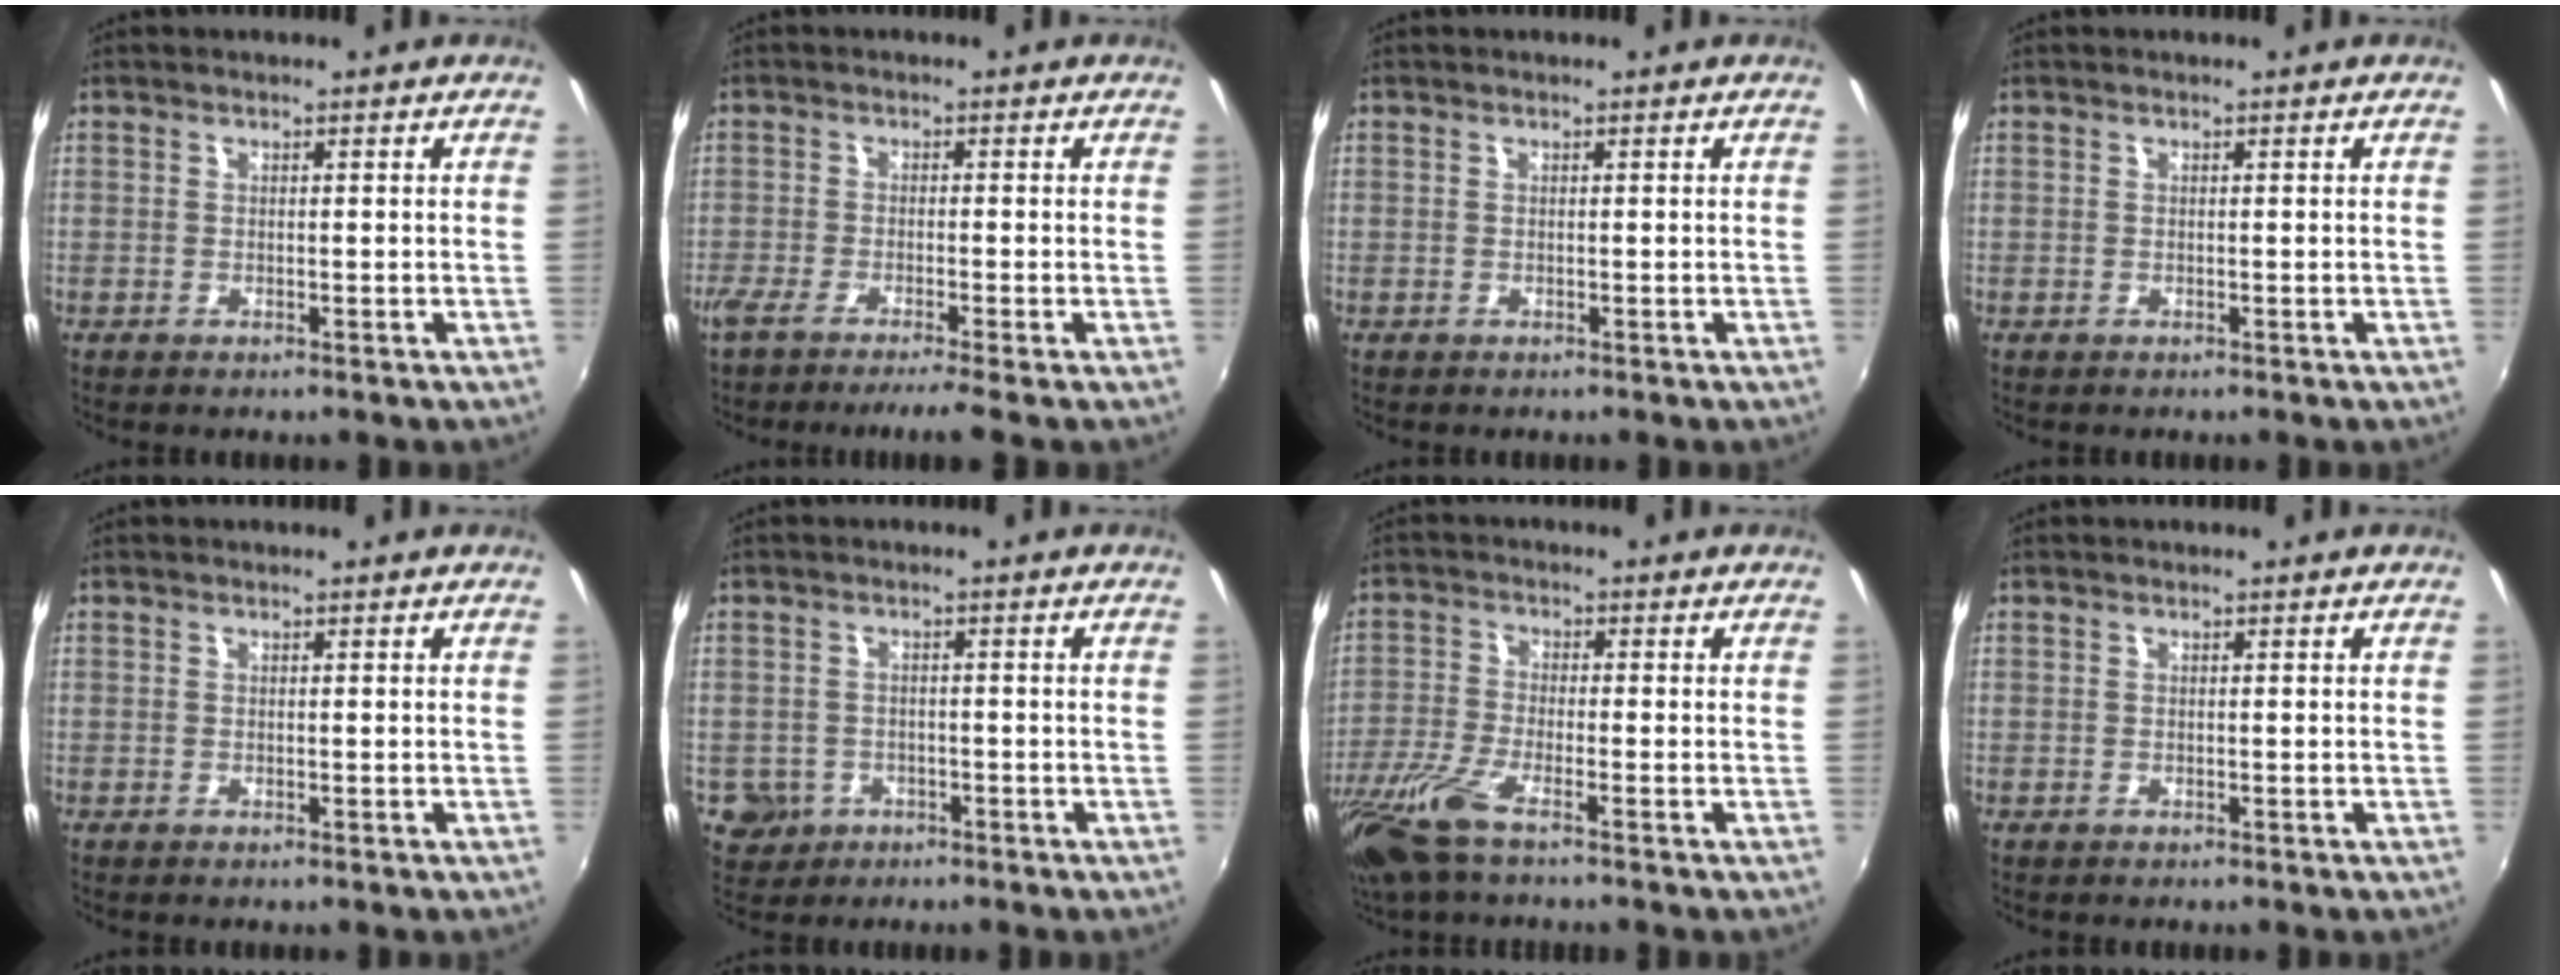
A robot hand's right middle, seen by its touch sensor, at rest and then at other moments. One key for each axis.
{"total": 5.7, "fx": -4.7, "fy": -0.8, "fz": 3.1, "tx": -0.073, "ty": -0.025, "tz": -0.086}
{"total": 0.0}
{"total": 0.0}
{"total": 0.0}
{"total": 4.6, "fx": -1.9, "fy": 4.1, "fz": 1.0, "tx": -0.030, "ty": 0.000, "tz": -0.026}
{"total": 9.8, "fx": -6.7, "fy": 1.5, "fz": 6.9, "tx": -0.165, "ty": -0.036, "tz": -0.134}
{"total": 0.0}